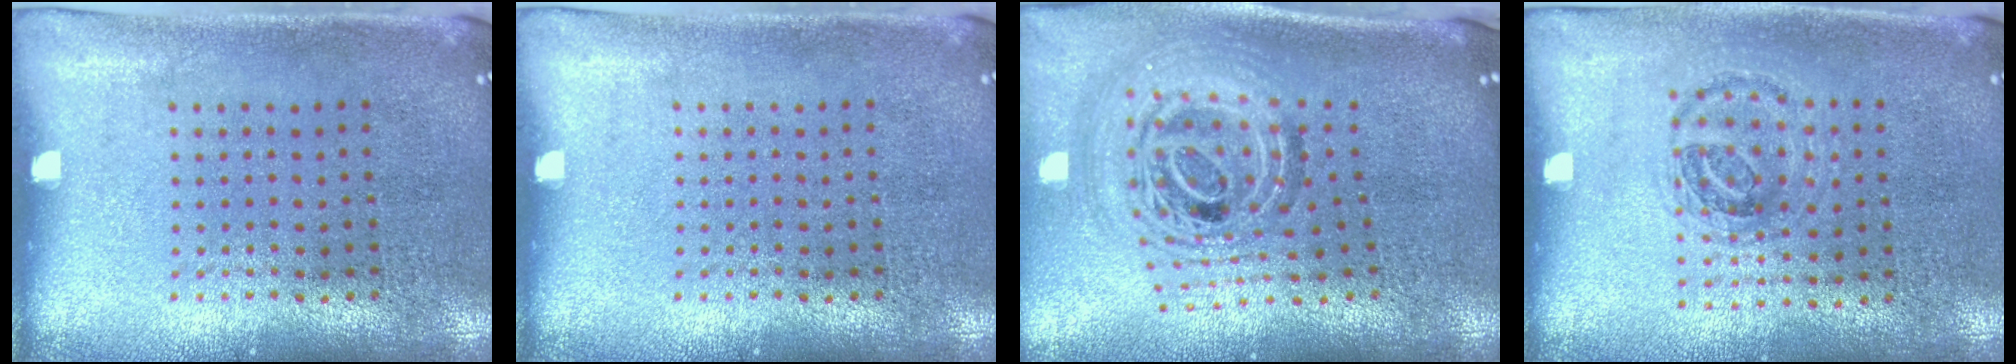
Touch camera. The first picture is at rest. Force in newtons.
{"total": 0.0}
{"total": 2.1, "press": 1.6, "slide": 1.3}
{"total": 1.0, "press": 0.9, "slide": 0.1}